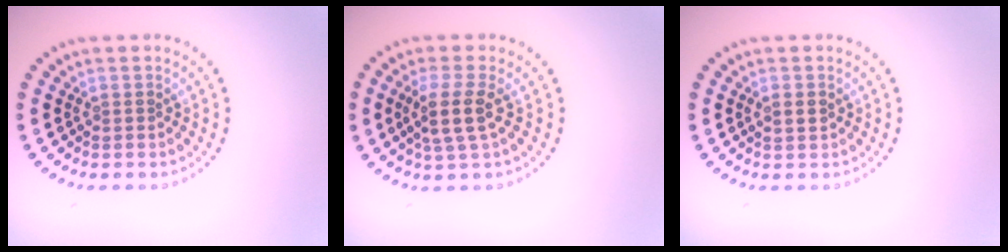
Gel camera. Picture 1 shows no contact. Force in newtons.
{"total": 2.9, "press": 2.4, "slide": 1.6}
{"total": 1.7, "press": 1.7, "slide": 0.1}